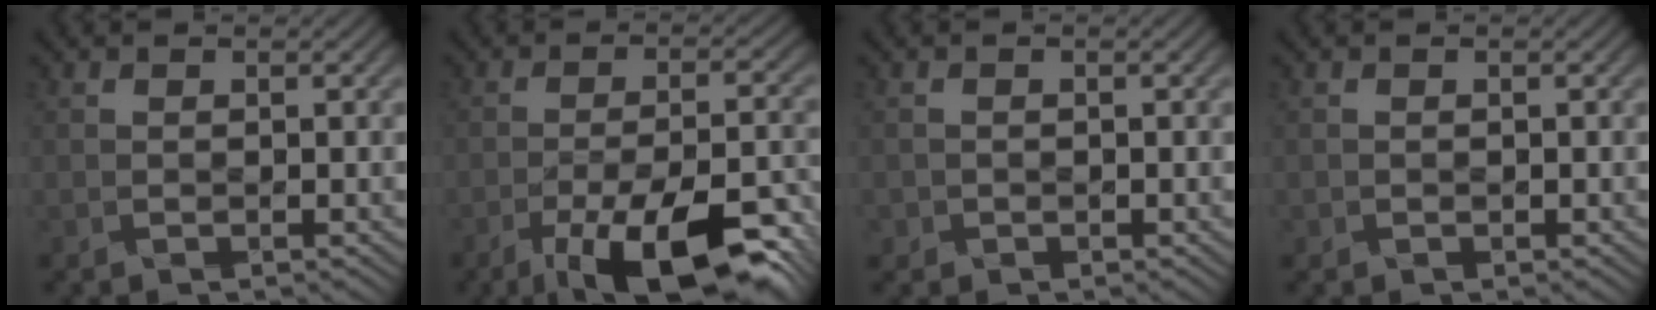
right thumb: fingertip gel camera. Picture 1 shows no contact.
{"total": 15.1, "force": [-9.6, 4.9, 10.6], "torque": [-0.181, -0.022, -0.137]}
{"total": 1.2, "force": [-0.5, 1.1, -0.1], "torque": [-0.008, 0.007, -0.008]}
{"total": 0.5, "force": [-0.1, 0.5, 0.0], "torque": [-0.005, 0.002, -0.001]}